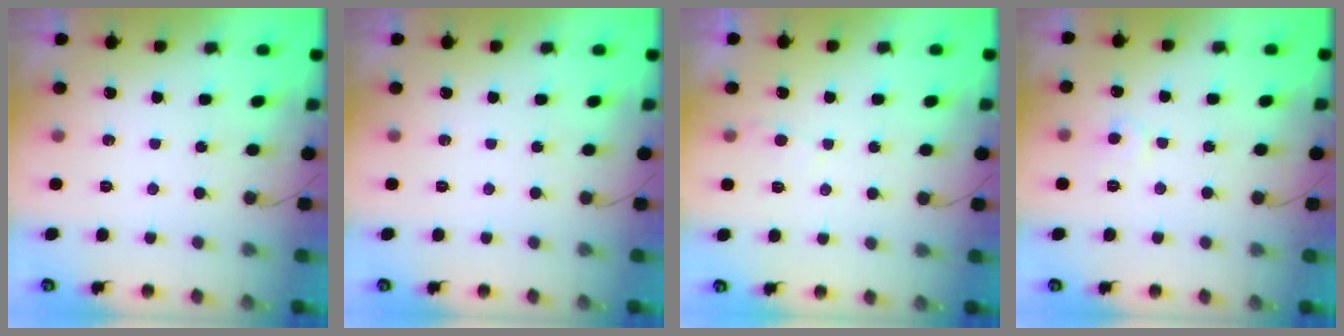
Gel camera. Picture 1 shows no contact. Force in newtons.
{"total": 0.0}
{"total": 2.0, "press": 2.0, "slide": 0.2}
{"total": 5.3, "press": 5.2, "slide": 0.5}